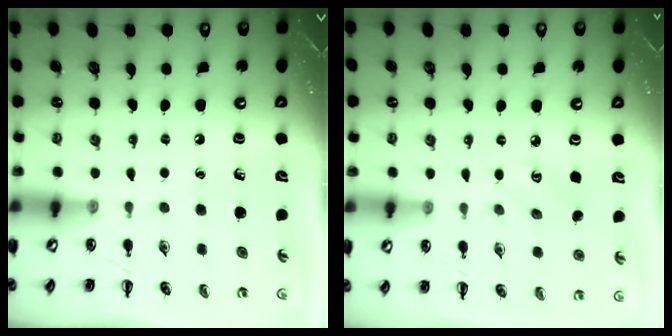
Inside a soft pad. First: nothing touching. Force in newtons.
{"total": 3.2, "press": 3.1, "slide": 0.8}